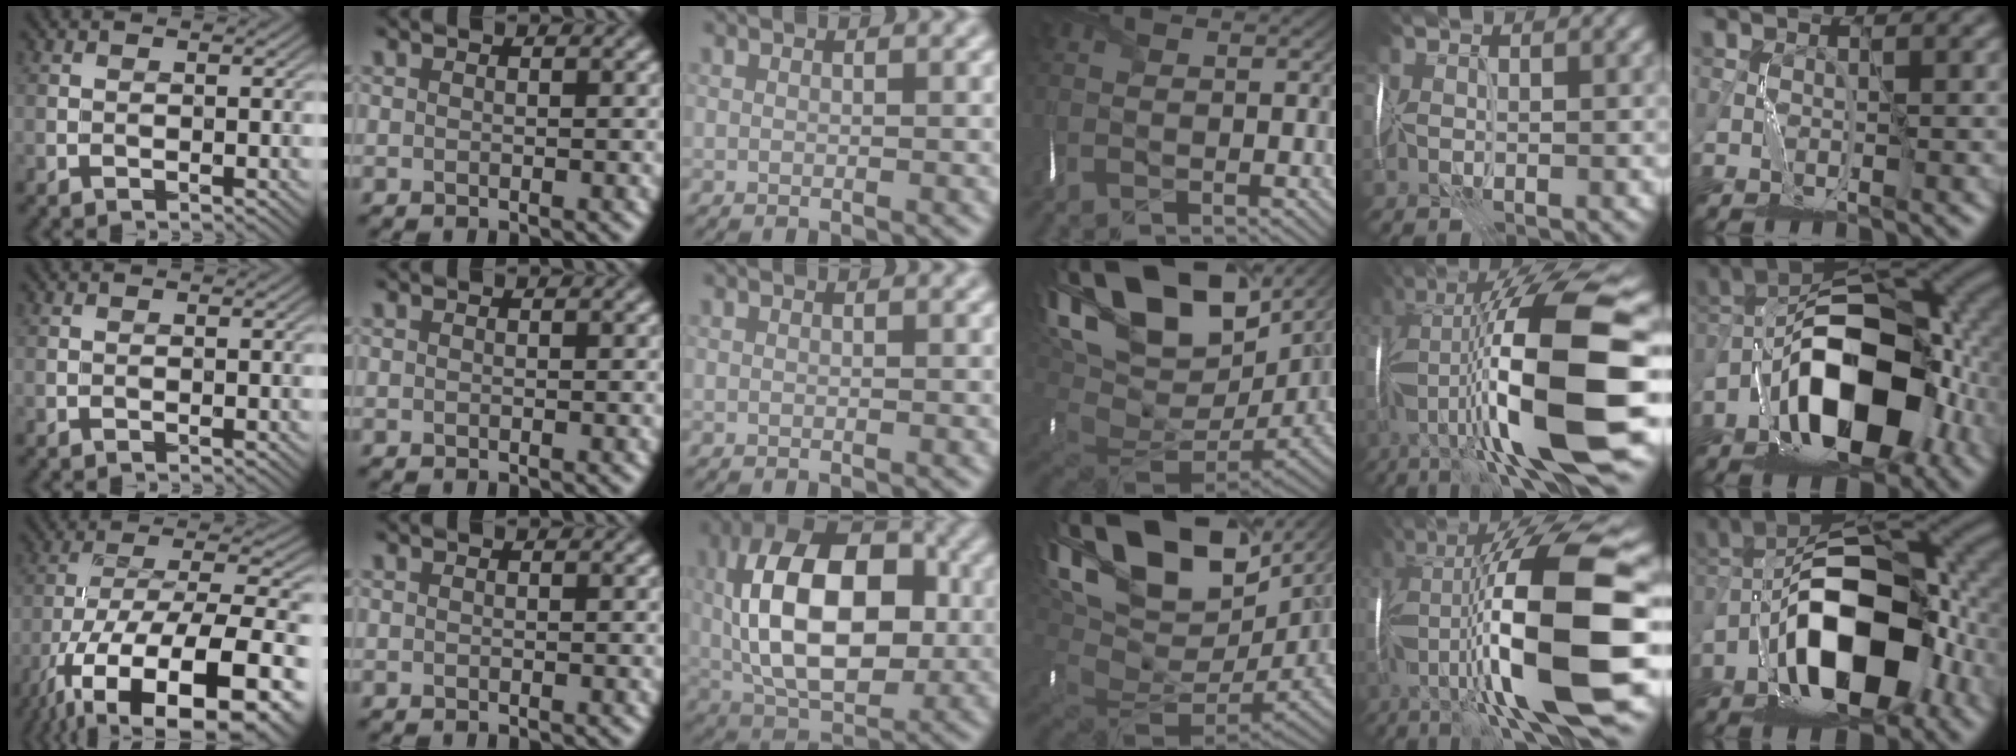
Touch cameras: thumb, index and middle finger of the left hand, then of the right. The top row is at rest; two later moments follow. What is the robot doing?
{"motion": "wrap", "object": "ribbon"}